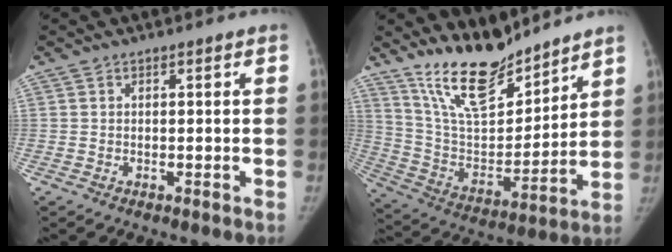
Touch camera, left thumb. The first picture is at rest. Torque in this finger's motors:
{"motor_torque": [0.82, -0.40, 1.55, -1.22, 0.36]}